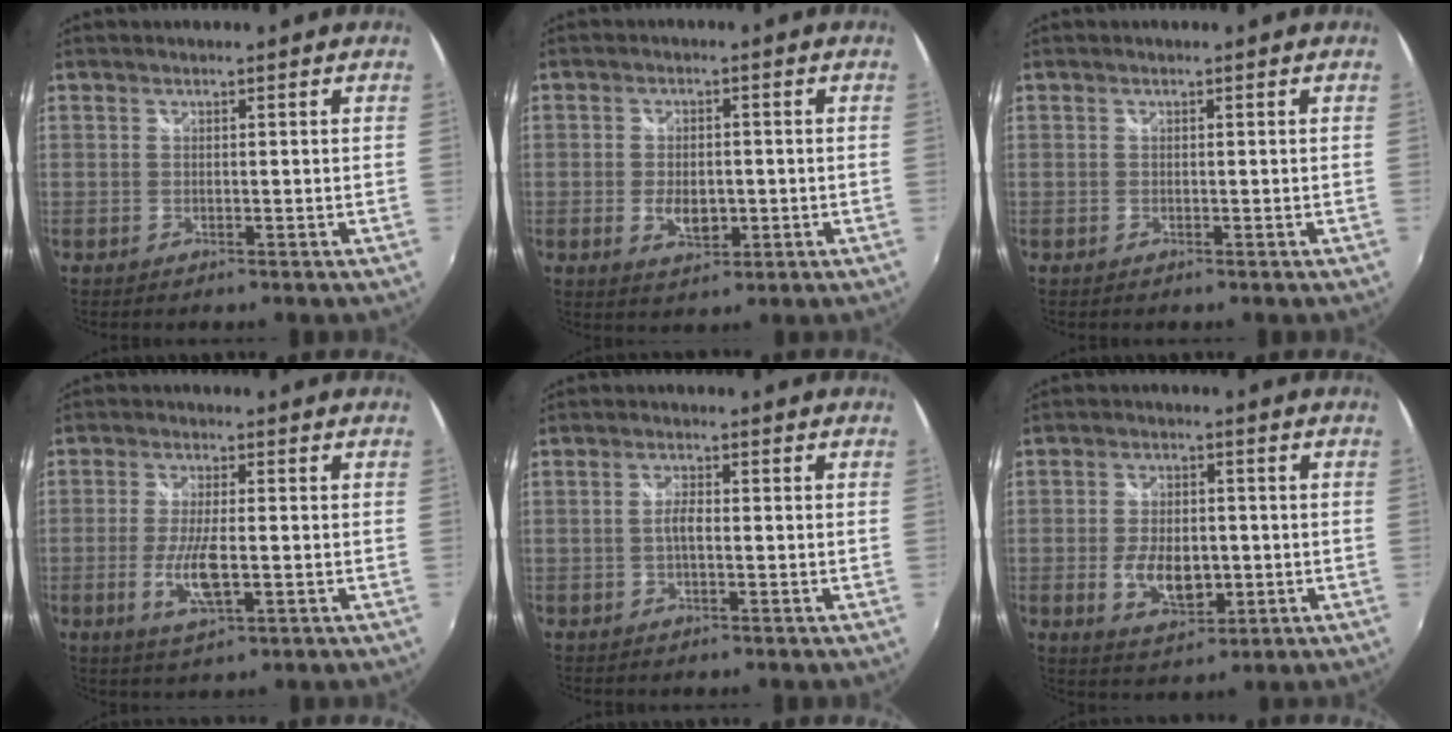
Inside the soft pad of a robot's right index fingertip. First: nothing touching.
{"total": 5.3, "force": [-1.2, 3.3, 4.0], "torque": [-0.078, -0.006, -0.017]}
{"total": 0.0}
{"total": 7.5, "force": [-1.8, 2.0, 7.0], "torque": [-0.142, -0.011, -0.035]}
{"total": 2.4, "force": [-0.4, 0.8, 2.2], "torque": [-0.044, 0.003, -0.008]}
{"total": 8.6, "force": [-1.7, 5.0, 6.7], "torque": [-0.135, -0.008, -0.023]}